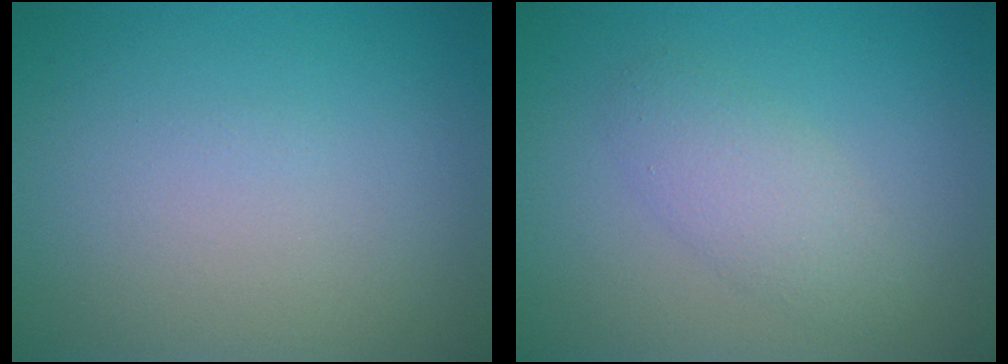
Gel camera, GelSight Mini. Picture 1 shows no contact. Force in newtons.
{"total": 2.8, "press": 2.8, "slide": 0.0}